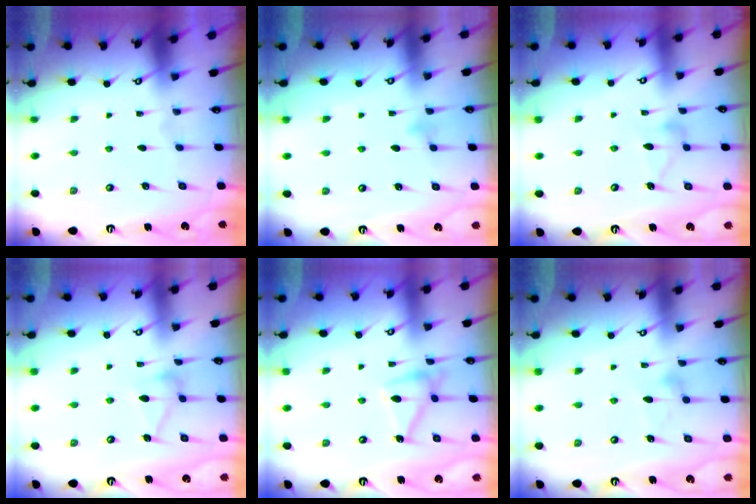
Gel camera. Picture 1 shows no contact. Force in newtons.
{"total": 4.3, "press": 4.2, "slide": 0.5}
{"total": 9.5, "press": 9.5, "slide": 0.6}
{"total": 9.2, "press": 9.2, "slide": 0.4}
{"total": 12.6, "press": 12.6, "slide": 0.4}
{"total": 11.5, "press": 11.5, "slide": 0.3}